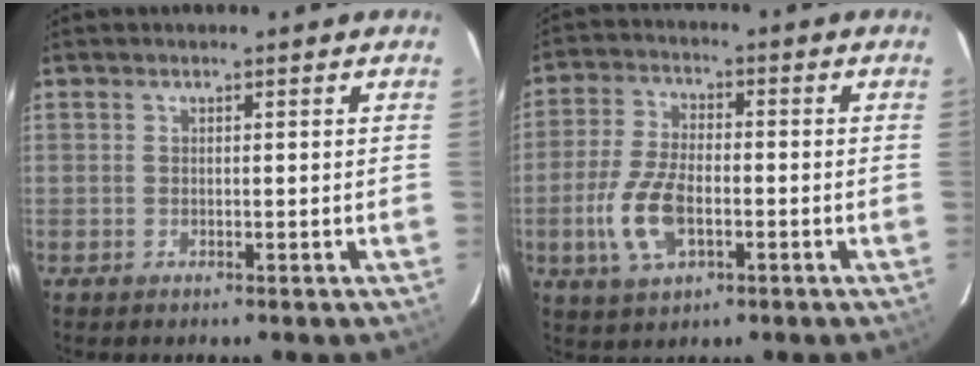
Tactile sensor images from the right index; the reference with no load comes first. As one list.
[{"total": 10.4, "force": [-3.0, 5.2, 8.5], "torque": [-0.186, -0.001, -0.054]}]